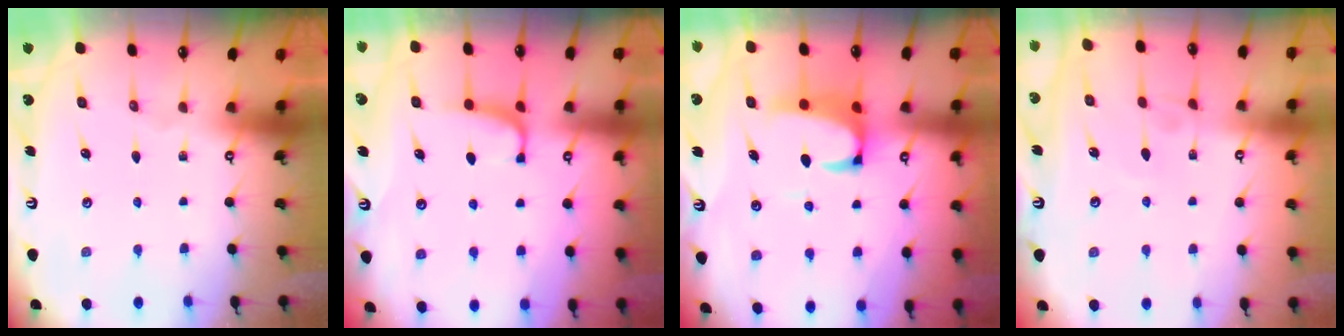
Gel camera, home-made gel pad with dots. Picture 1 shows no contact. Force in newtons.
{"total": 0.8, "press": 0.6, "slide": 0.5}
{"total": 3.7, "press": 3.6, "slide": 1.0}
{"total": 4.0, "press": 4.0, "slide": 0.1}